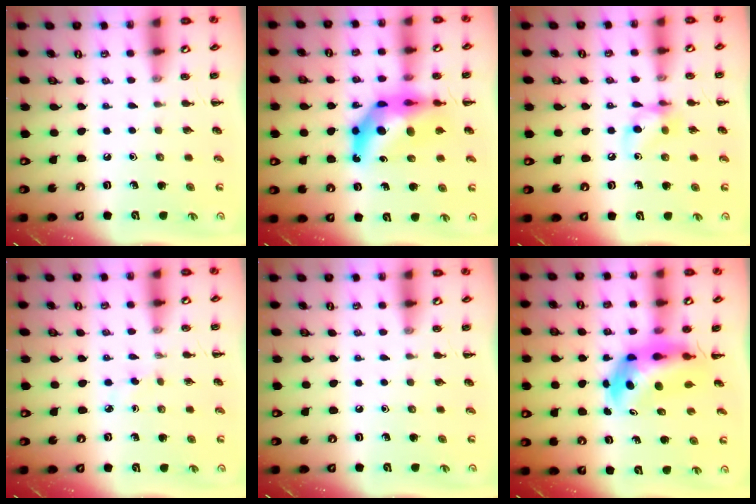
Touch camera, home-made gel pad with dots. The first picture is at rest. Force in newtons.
{"total": 13.1, "press": 12.5, "slide": 4.0}
{"total": 9.1, "press": 9.0, "slide": 1.3}
{"total": 2.3, "press": 2.1, "slide": 0.9}
{"total": 0.0}
{"total": 6.8, "press": 6.4, "slide": 2.1}